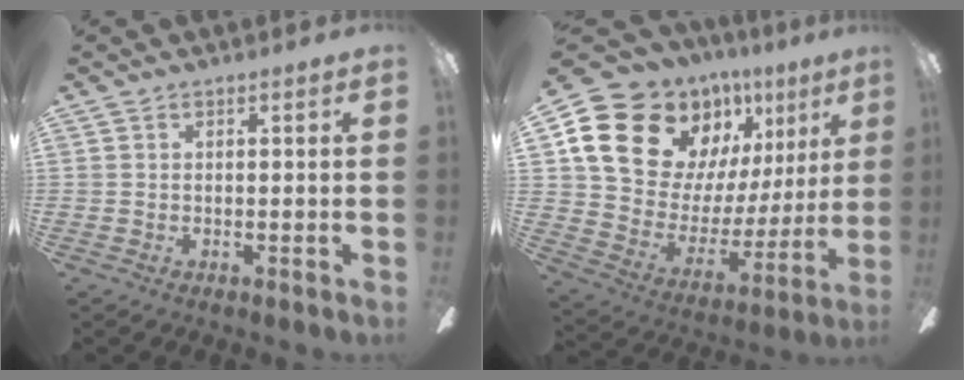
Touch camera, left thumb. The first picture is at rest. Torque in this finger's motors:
{"motor_torque": [2.26, 2.30, 1.39, -1.38, 0.11]}